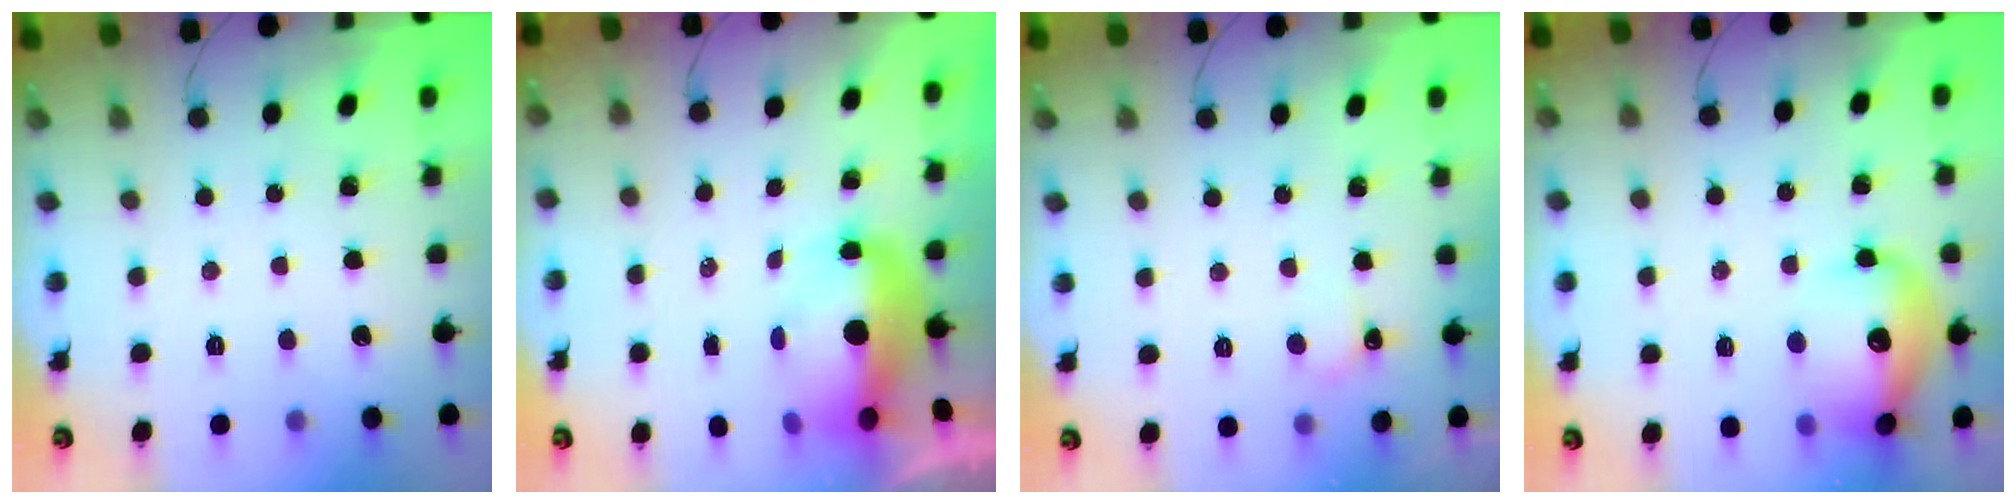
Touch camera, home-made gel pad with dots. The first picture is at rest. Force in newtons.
{"total": 7.8, "press": 7.5, "slide": 1.8}
{"total": 4.1, "press": 3.9, "slide": 1.1}
{"total": 15.6, "press": 15.4, "slide": 2.2}